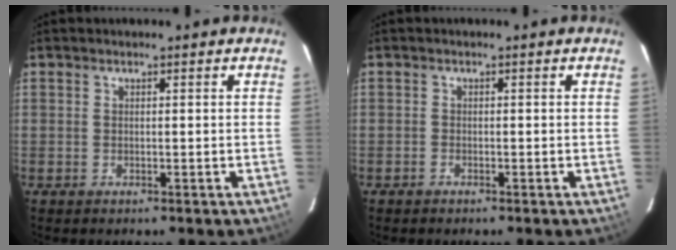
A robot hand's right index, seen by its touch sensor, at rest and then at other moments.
{"total": 0.7, "force": [-0.6, 0.3, 0.0], "torque": [-0.002, 0.004, -0.010]}